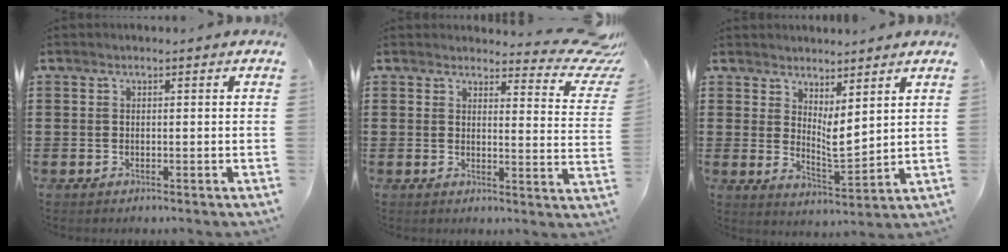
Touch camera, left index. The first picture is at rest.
{"total": 4.7, "force": [4.0, 1.1, 2.1], "torque": [-0.035, -0.028, 0.066]}
{"total": 4.3, "force": [2.7, 1.5, 2.9], "torque": [-0.049, -0.022, 0.044]}